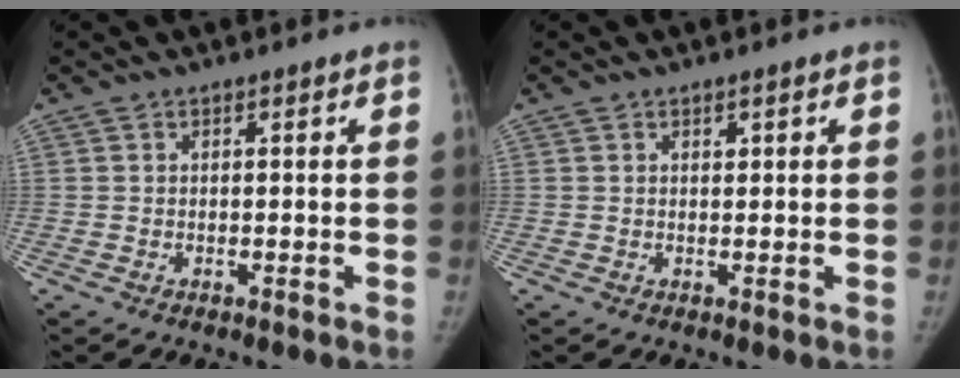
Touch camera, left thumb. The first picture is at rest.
{"total": 0.9, "force": [0.5, 0.5, 0.6], "torque": [-0.005, -0.002, 0.008]}